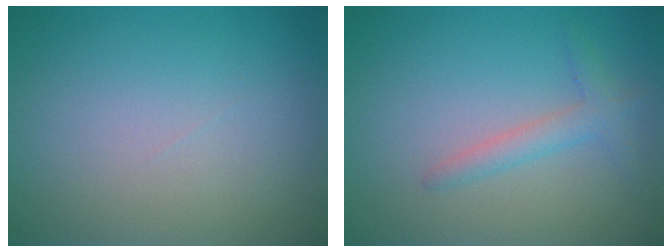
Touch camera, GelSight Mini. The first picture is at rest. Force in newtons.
{"total": 2.0, "press": 2.0, "slide": 0.1}